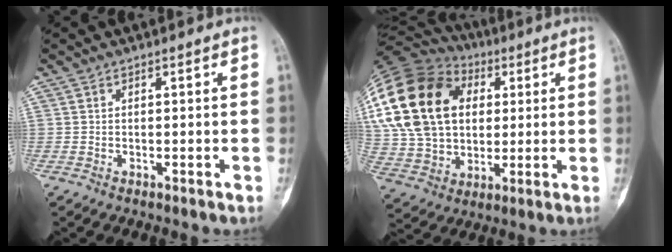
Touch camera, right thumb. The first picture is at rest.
{"total": 28.4, "force": [6.5, 20.6, 18.4], "torque": [-0.386, 0.044, 0.129]}